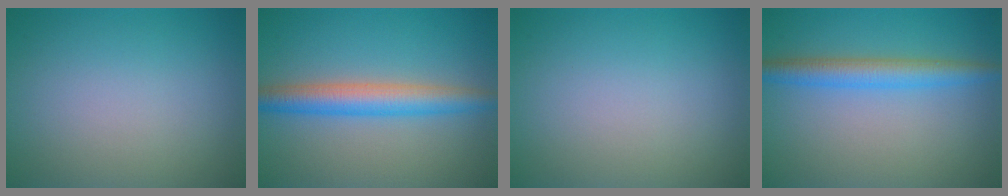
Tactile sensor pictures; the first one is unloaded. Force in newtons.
{"total": 4.6, "press": 4.6, "slide": 0.1}
{"total": 0.0}
{"total": 3.7, "press": 3.7, "slide": 0.1}